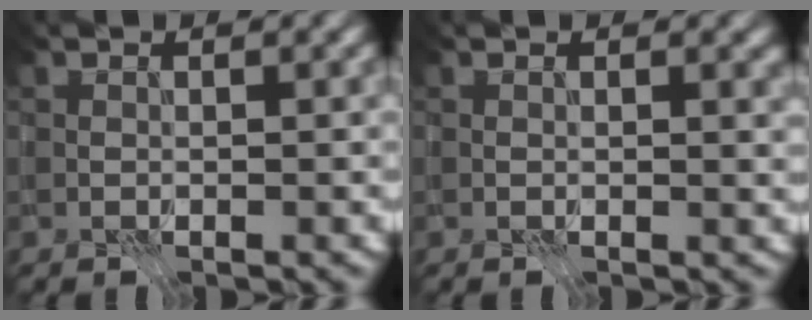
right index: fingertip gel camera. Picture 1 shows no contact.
{"total": 0.8, "force": [0.4, 0.1, 0.6], "torque": [-0.007, -0.001, 0.004]}